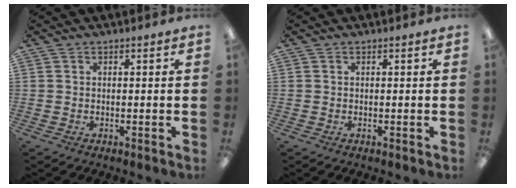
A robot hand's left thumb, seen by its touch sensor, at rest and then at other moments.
{"total": 0.0}